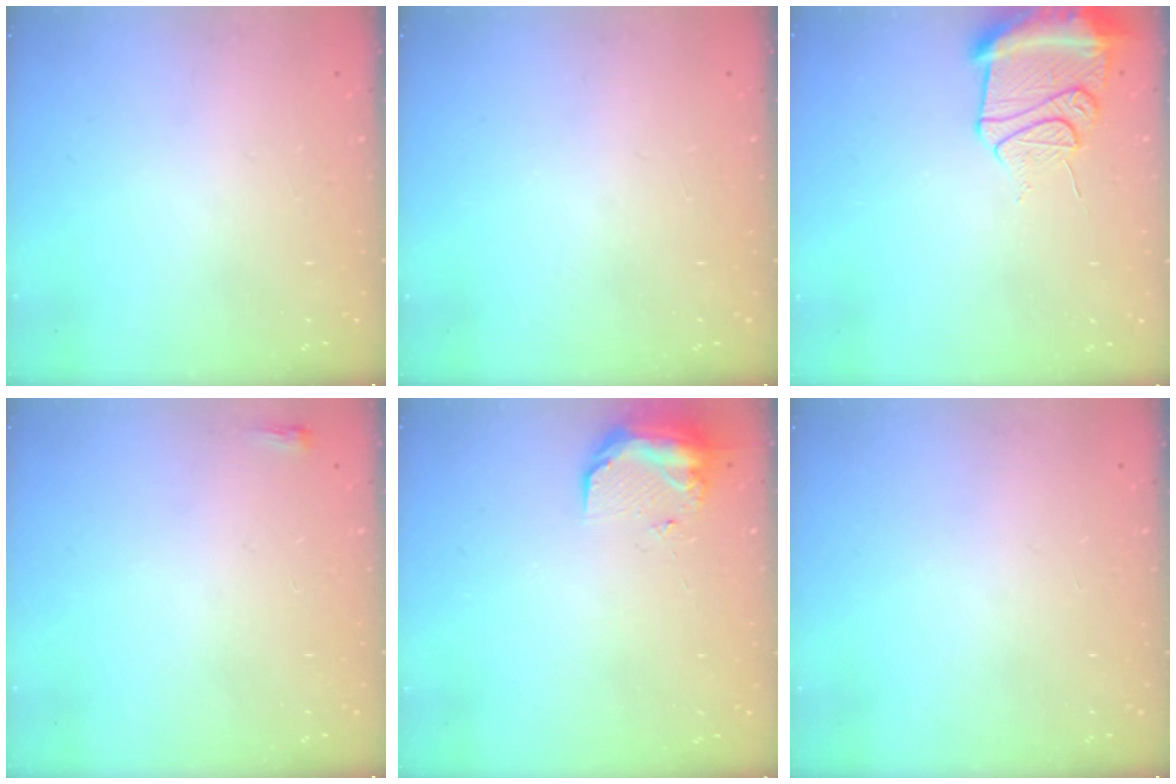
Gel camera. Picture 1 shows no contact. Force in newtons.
{"total": 1.0, "press": 0.0, "slide": 1.0}
{"total": 12.9, "press": 12.8, "slide": 1.5}
{"total": 2.0, "press": 2.0, "slide": 0.5}
{"total": 9.9, "press": 9.4, "slide": 3.1}
{"total": 0.0}